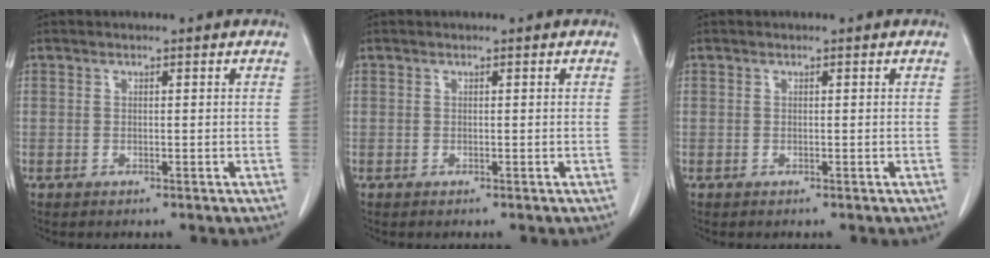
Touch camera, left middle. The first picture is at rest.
{"total": 0.0}
{"total": 0.0}